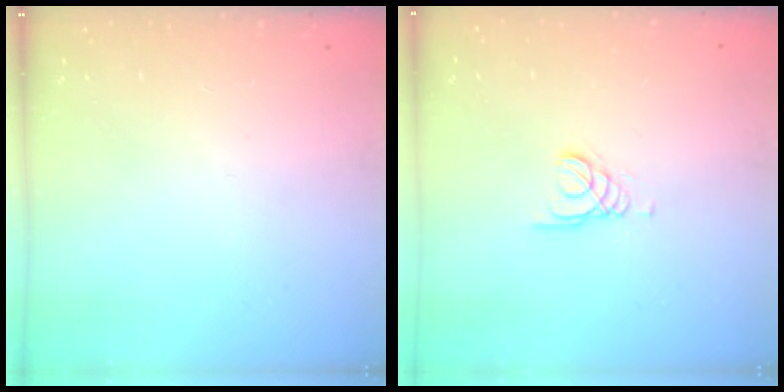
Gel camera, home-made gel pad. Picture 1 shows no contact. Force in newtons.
{"total": 1.3, "press": 1.3, "slide": 0.1}